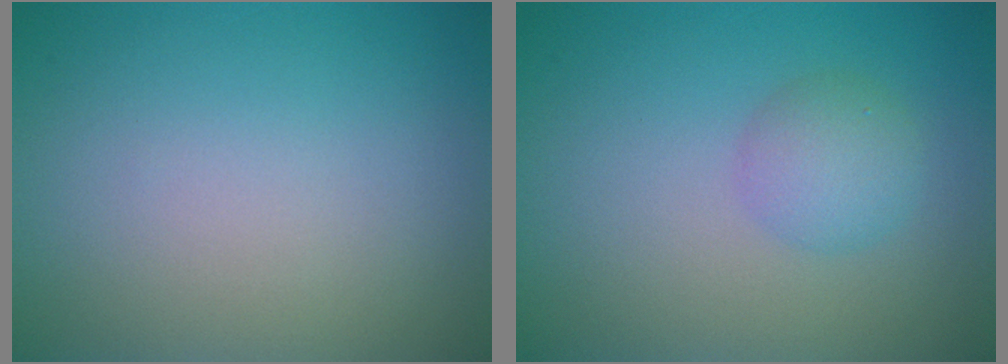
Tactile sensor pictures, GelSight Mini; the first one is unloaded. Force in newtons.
{"total": 2.5, "press": 2.5, "slide": 0.1}